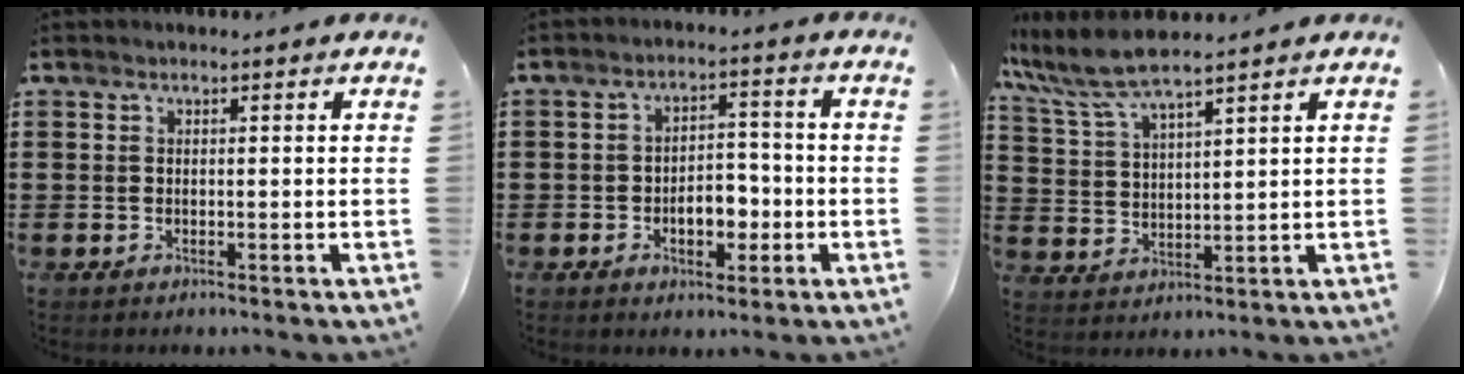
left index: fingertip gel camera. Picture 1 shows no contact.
{"total": 5.7, "force": [-1.9, 3.5, 4.1], "torque": [-0.068, 0.008, -0.037]}
{"total": 7.2, "force": [6.1, 0.8, 3.7], "torque": [-0.093, -0.018, 0.109]}